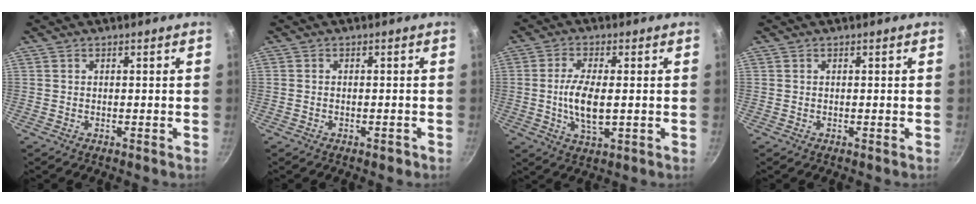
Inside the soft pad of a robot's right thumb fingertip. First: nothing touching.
{"total": 1.3, "force": [-0.8, 0.7, 0.8], "torque": [-0.009, 0.011, -0.008]}
{"total": 7.9, "force": [-0.3, 3.1, 7.3], "torque": [-0.148, -0.003, -0.006]}
{"total": 0.0}